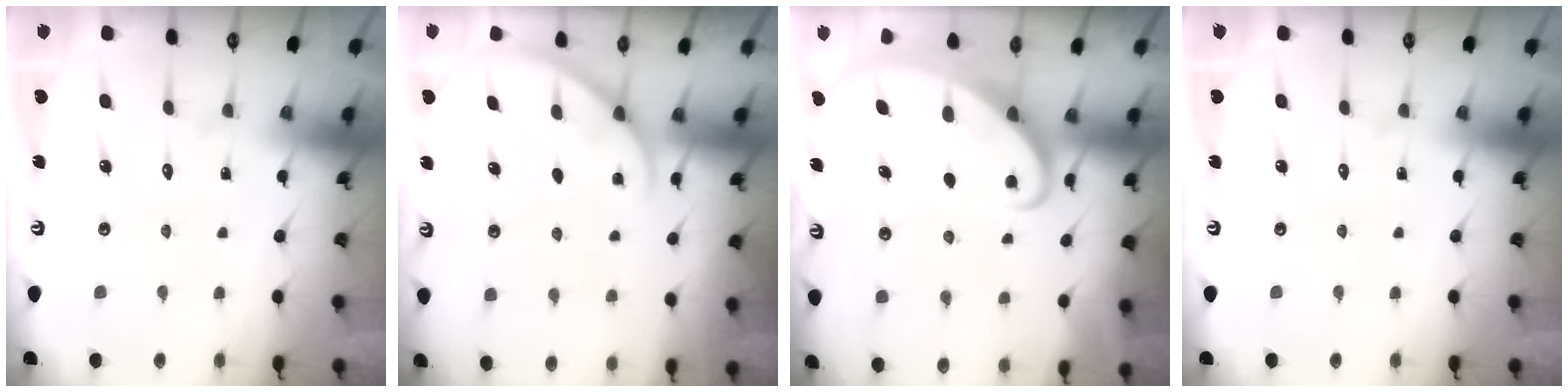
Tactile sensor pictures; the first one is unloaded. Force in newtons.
{"total": 0.8, "press": 0.8, "slide": 0.2}
{"total": 2.4, "press": 2.4, "slide": 0.4}
{"total": 0.0}